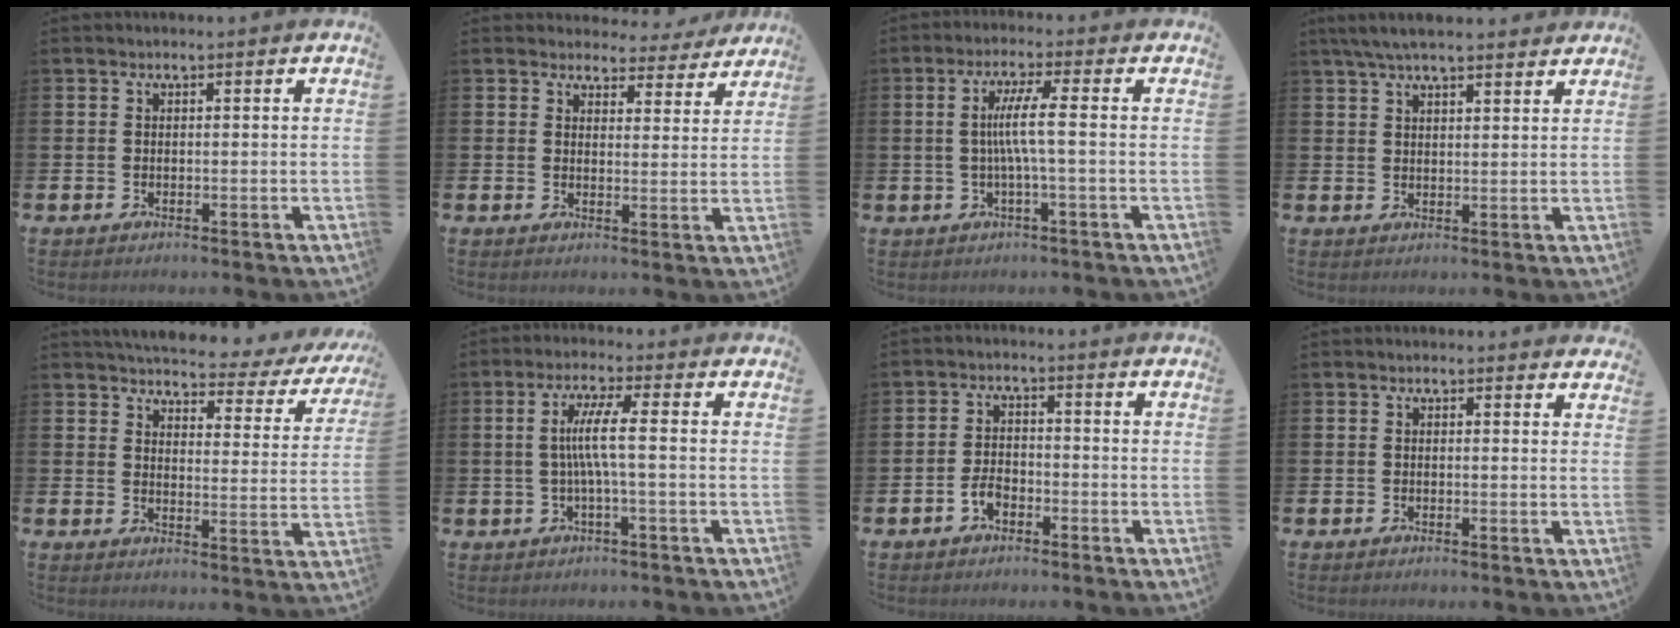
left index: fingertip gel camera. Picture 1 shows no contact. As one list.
[{"total": 4.0, "force": [3.6, 1.5, 0.3], "torque": [0.001, -0.028, 0.059]}, {"total": 5.3, "force": [0.1, 0.1, 5.3], "torque": [-0.103, 0.001, -0.003]}, {"total": 5.1, "force": [4.5, 0.9, 2.0], "torque": [-0.048, -0.007, 0.084]}, {"total": 4.4, "force": [4.1, 1.2, 1.1], "torque": [-0.035, -0.035, 0.063]}, {"total": 5.5, "force": [0.1, 0.2, 5.5], "torque": [-0.106, 0.002, -0.003]}, {"total": 2.7, "force": [-1.6, 1.6, 1.6], "torque": [-0.039, 0.009, -0.030]}, {"total": 0.6, "force": [0.6, 0.1, 0.0], "torque": [0.007, -0.003, 0.010]}]